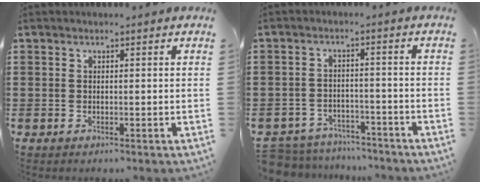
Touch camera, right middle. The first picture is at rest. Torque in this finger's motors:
{"motor_torque": [0.06, 0.04, 0.05, -0.01]}